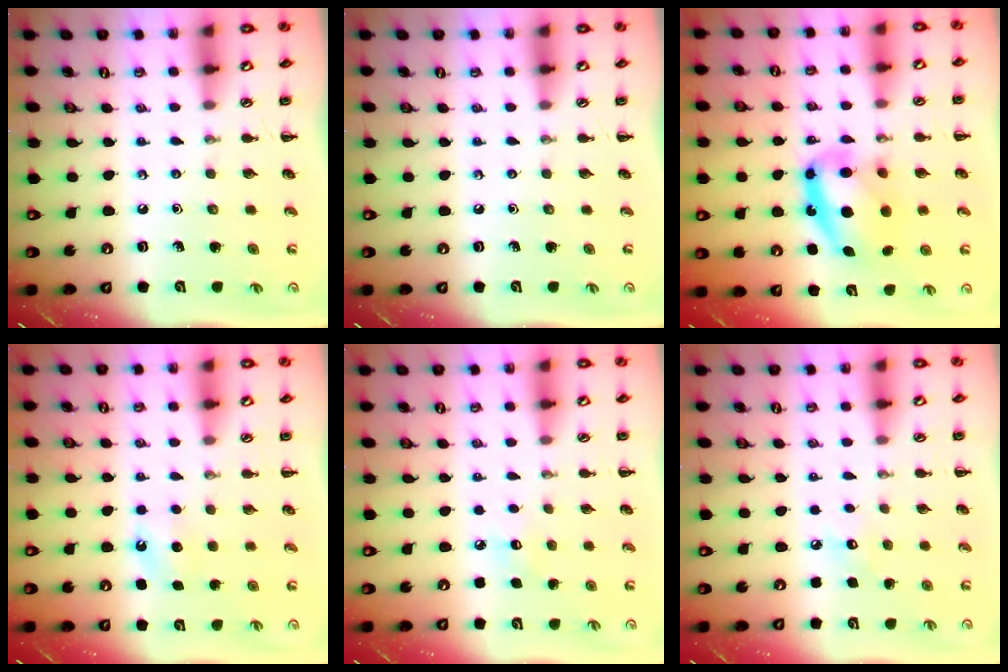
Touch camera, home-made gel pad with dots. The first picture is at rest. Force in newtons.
{"total": 0.0}
{"total": 12.5, "press": 12.1, "slide": 3.1}
{"total": 5.3, "press": 5.2, "slide": 1.2}
{"total": 5.7, "press": 5.6, "slide": 1.2}
{"total": 3.6, "press": 3.5, "slide": 0.9}